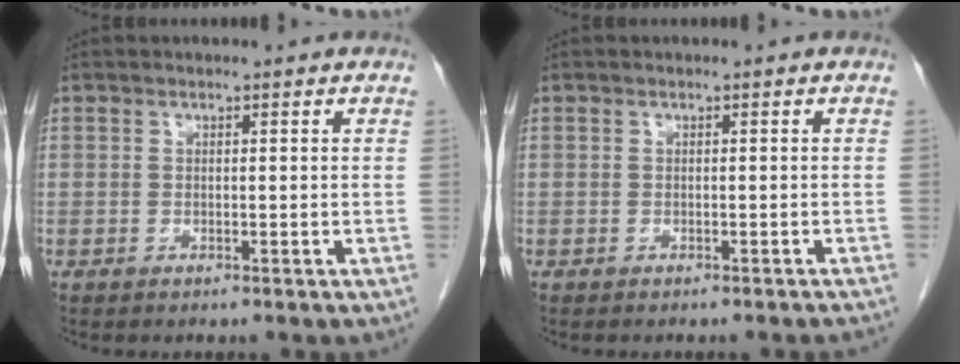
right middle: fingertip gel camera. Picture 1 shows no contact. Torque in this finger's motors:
{"motor_torque": [0.05, -0.01, -0.01, 0.00]}